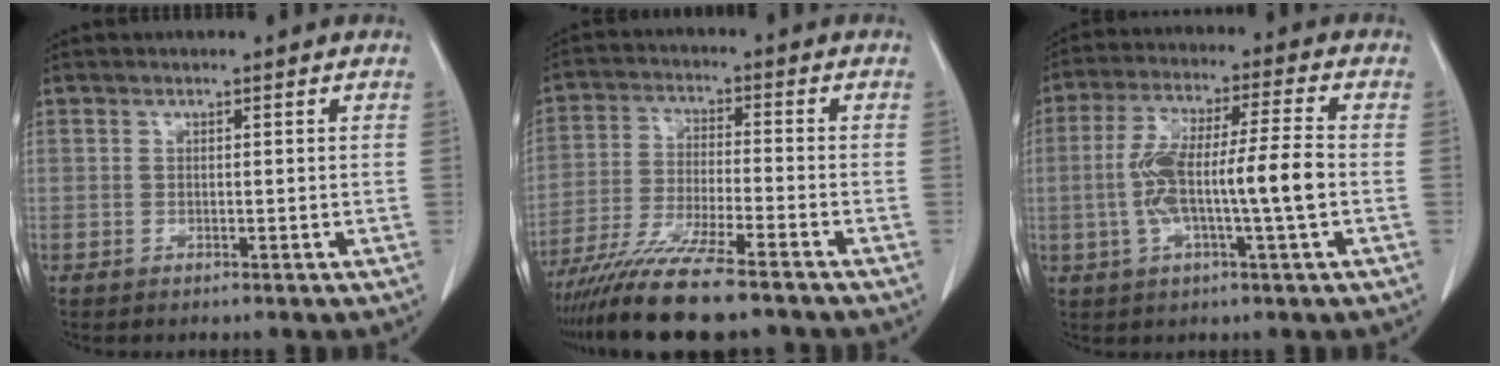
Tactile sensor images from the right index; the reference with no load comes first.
{"total": 13.3, "force": [-10.9, 0.5, 7.7], "torque": [-0.138, -0.037, -0.186]}
{"total": 11.6, "force": [-1.7, 0.7, 11.4], "torque": [-0.221, 0.013, -0.036]}